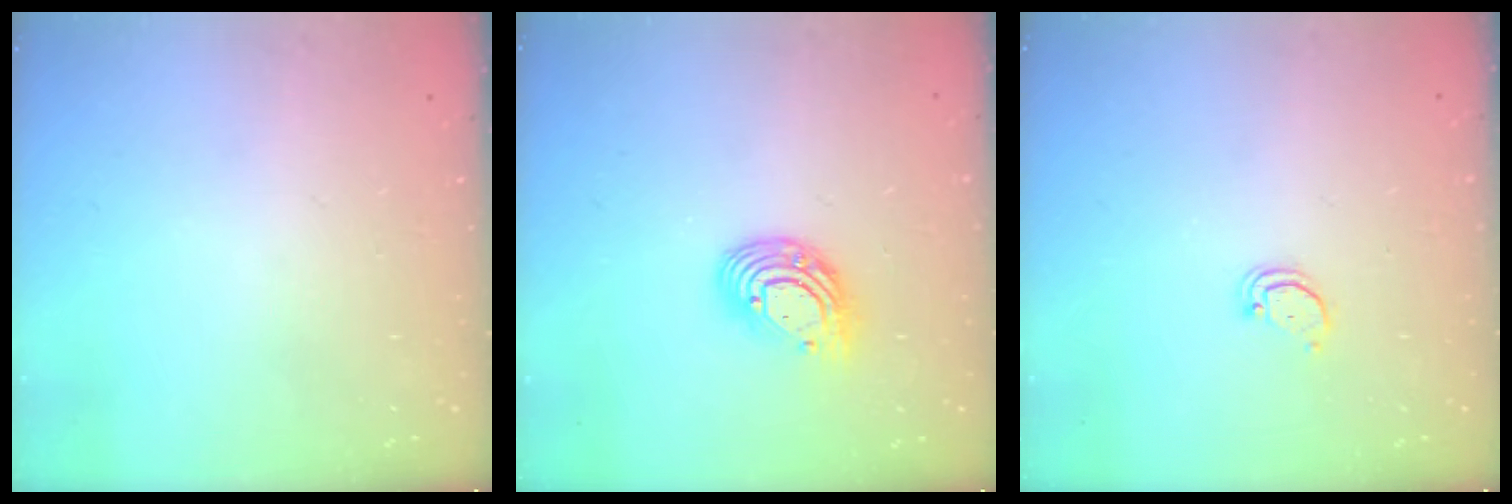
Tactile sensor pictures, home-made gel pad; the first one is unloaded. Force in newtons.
{"total": 10.1, "press": 10.1, "slide": 0.9}
{"total": 2.1, "press": 2.1, "slide": 0.2}